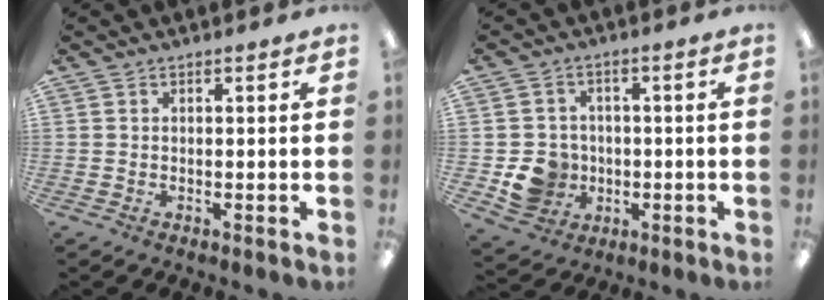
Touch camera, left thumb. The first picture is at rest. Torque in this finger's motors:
{"motor_torque": [-0.51, 0.63, 0.20, -0.17, 0.00]}